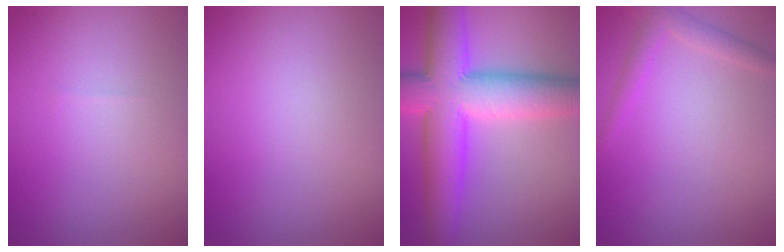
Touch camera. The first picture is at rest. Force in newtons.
{"total": 0.0}
{"total": 10.7, "press": 10.7, "slide": 0.1}
{"total": 1.8, "press": 1.7, "slide": 0.1}